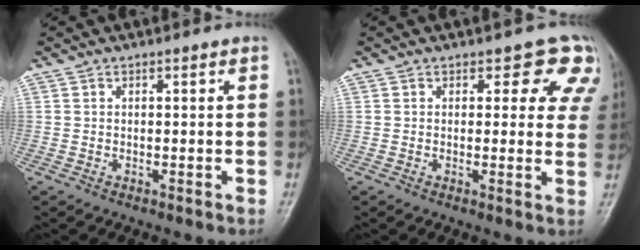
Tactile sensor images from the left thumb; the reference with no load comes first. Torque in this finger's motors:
{"motor_torque": [-0.07, 0.38, 0.09, 0.17, 0.05]}